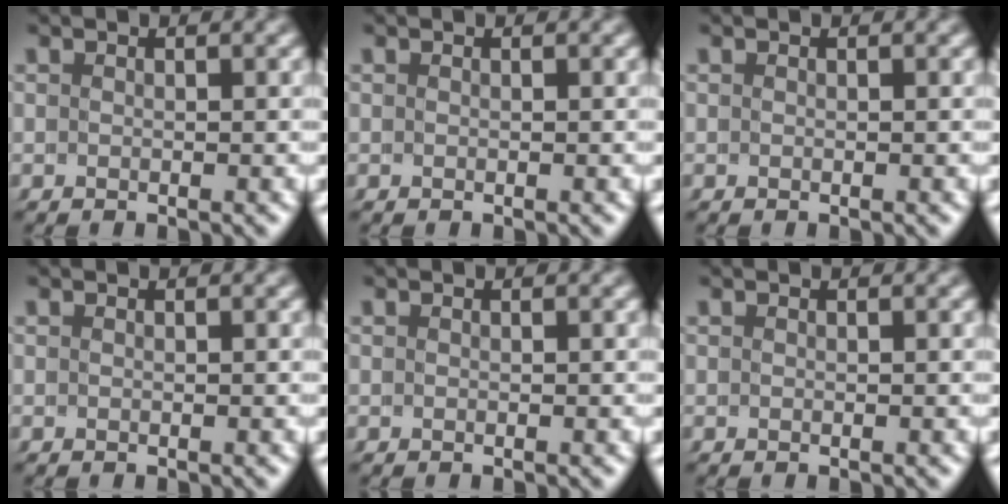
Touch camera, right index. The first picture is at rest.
{"total": 0.0}
{"total": 0.0}
{"total": 0.0}
{"total": 0.0}
{"total": 0.0}